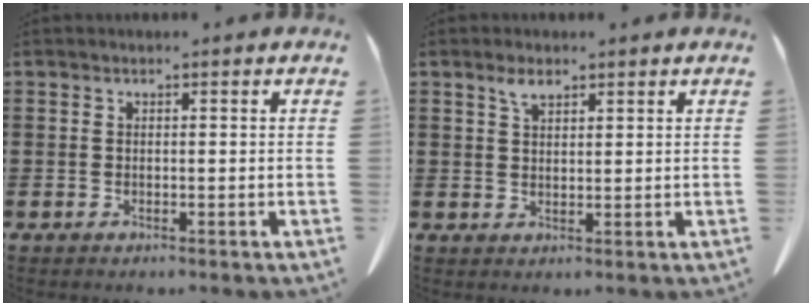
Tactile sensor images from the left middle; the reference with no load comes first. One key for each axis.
{"total": 2.6, "fx": 1.8, "fy": 1.1, "fz": 1.6, "tx": -0.029, "ty": -0.002, "tz": 0.032}